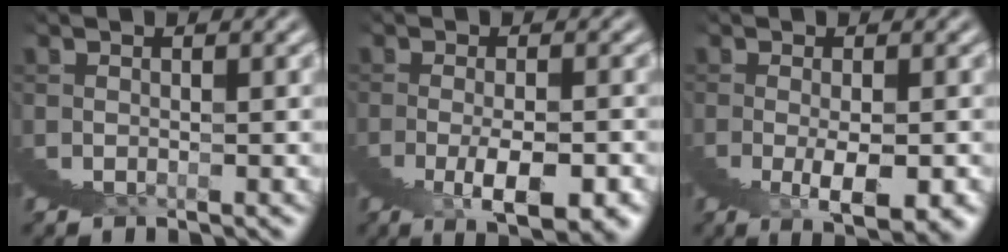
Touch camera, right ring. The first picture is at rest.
{"total": 3.4, "force": [-0.2, -0.4, 3.4], "torque": [-0.037, 0.015, -0.006]}
{"total": 2.9, "force": [0.4, -1.2, 2.6], "torque": [-0.029, 0.015, 0.007]}